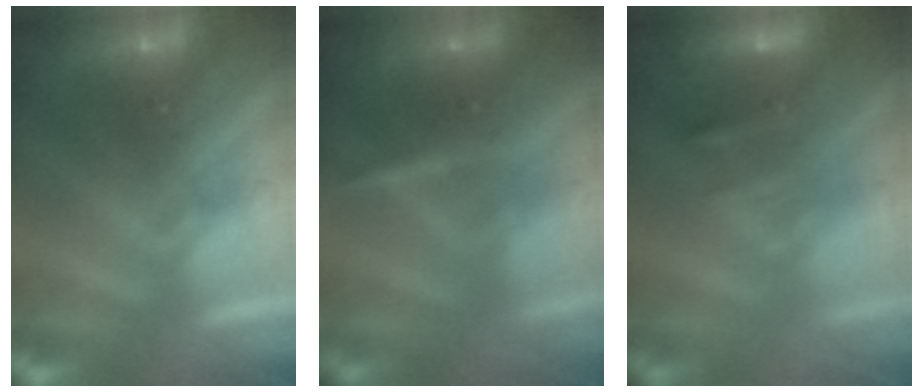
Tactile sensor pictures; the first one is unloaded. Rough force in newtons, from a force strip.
{"total": 2.4}
{"total": 2.4}